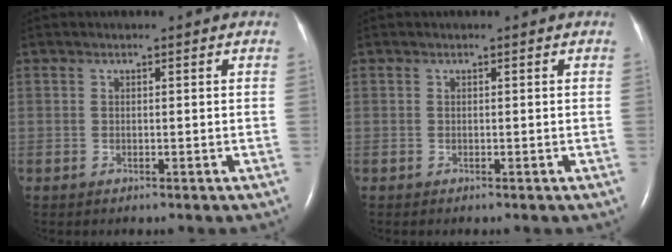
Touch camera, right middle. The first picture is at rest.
{"total": 0.0}